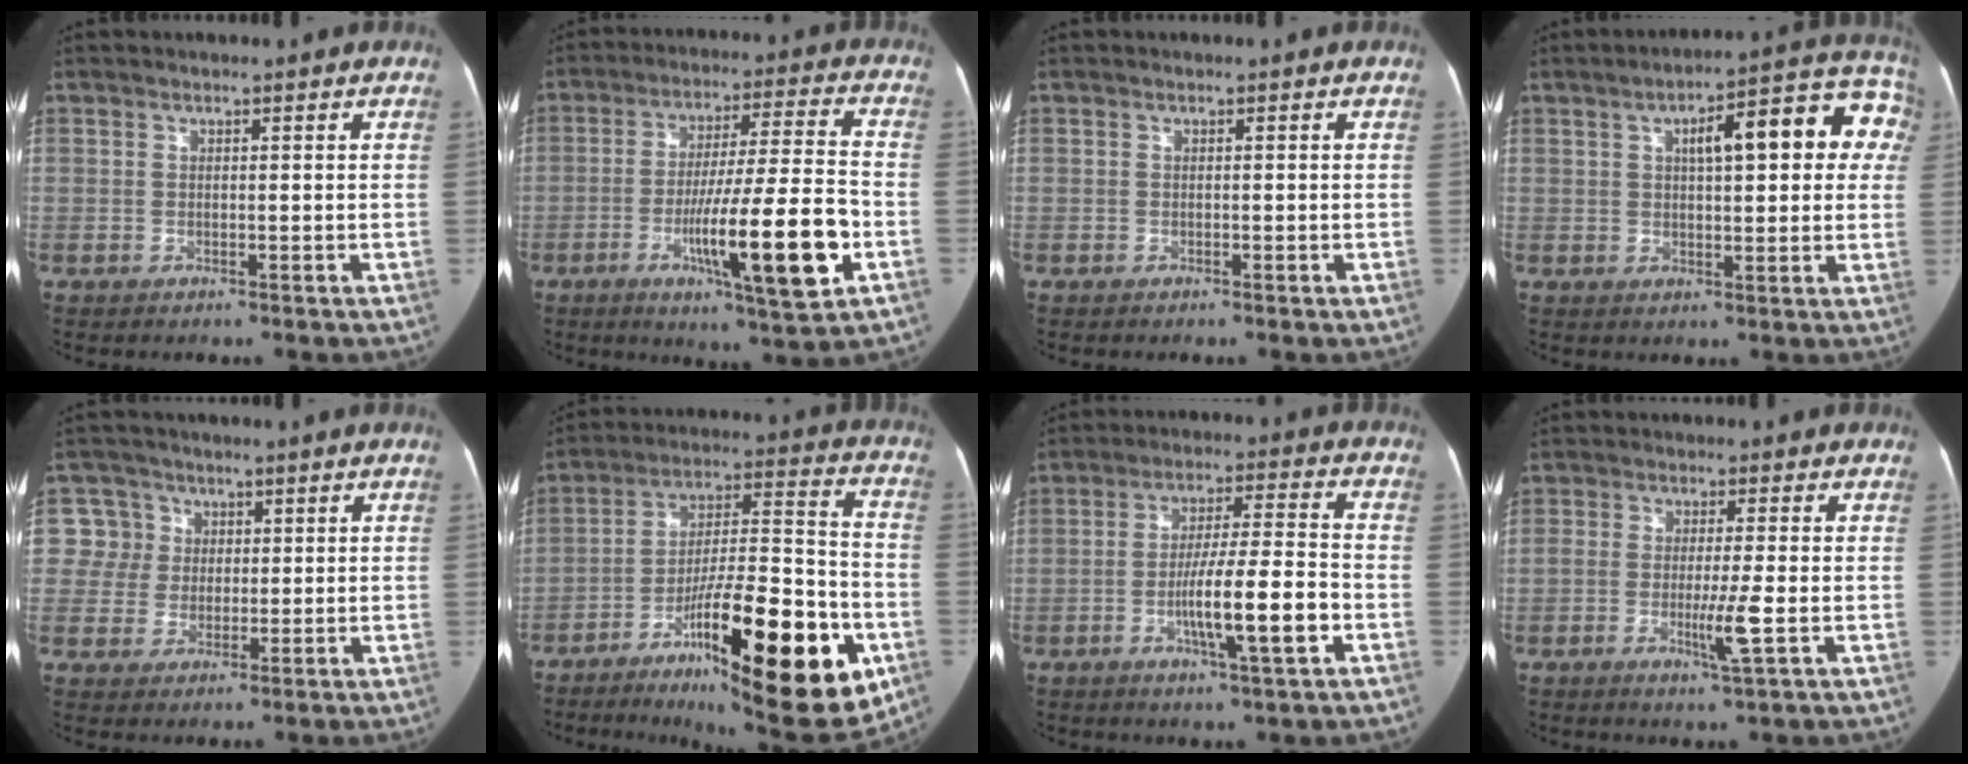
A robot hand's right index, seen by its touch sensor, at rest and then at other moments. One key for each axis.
{"total": 16.8, "fx": -5.6, "fy": 0.7, "fz": 15.8, "tx": -0.255, "ty": -0.013, "tz": -0.085}
{"total": 0.0}
{"total": 14.3, "fx": 4.4, "fy": 4.9, "fz": 12.7, "tx": -0.143, "ty": 0.048, "tz": 0.049}
{"total": 5.8, "fx": 1.4, "fy": 5.6, "fz": 0.1, "tx": 0.004, "ty": 0.019, "tz": 0.029}
{"total": 26.3, "fx": -11.2, "fy": 4.8, "fz": 23.3, "tx": -0.308, "ty": -0.011, "tz": -0.165}
{"total": 11.1, "fx": -3.6, "fy": 0.4, "fz": 10.5, "tx": -0.180, "ty": 0.000, "tz": -0.062}
{"total": 4.8, "fx": -1.4, "fy": -0.3, "fz": 4.5, "tx": -0.082, "ty": -0.012, "tz": -0.026}